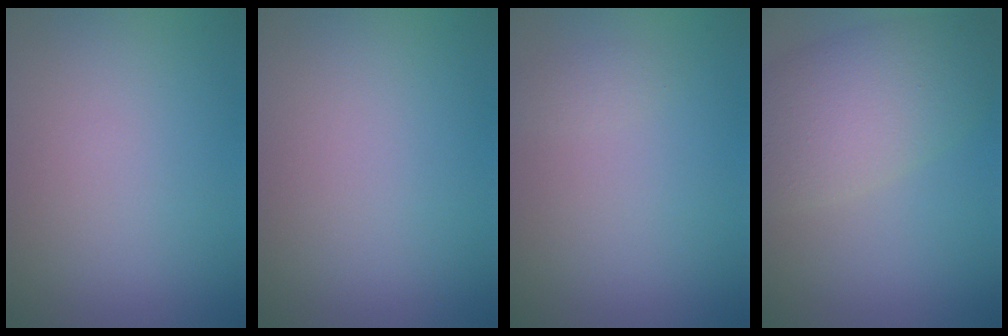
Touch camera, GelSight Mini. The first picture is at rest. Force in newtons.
{"total": 0.0}
{"total": 0.7, "press": 0.7, "slide": 0.1}
{"total": 7.0, "press": 7.0, "slide": 0.6}